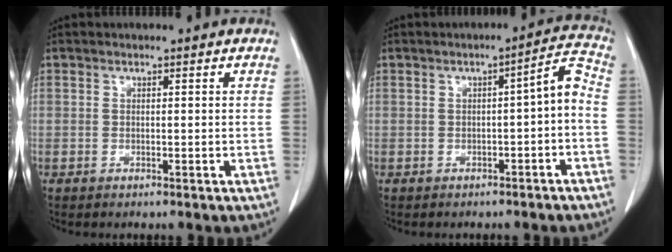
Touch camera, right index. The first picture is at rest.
{"total": 4.8, "force": [-1.6, 0.8, 4.5], "torque": [-0.057, 0.023, -0.020]}